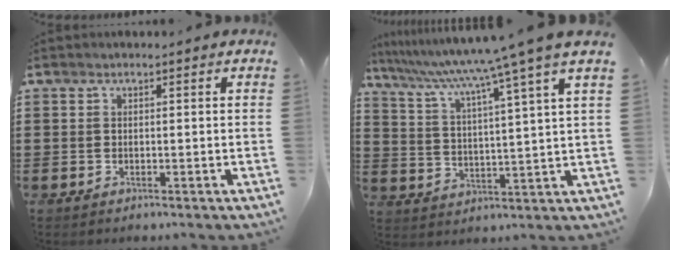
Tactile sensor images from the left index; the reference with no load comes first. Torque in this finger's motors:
{"motor_torque": [1.14, -1.00, 0.81, 0.21]}